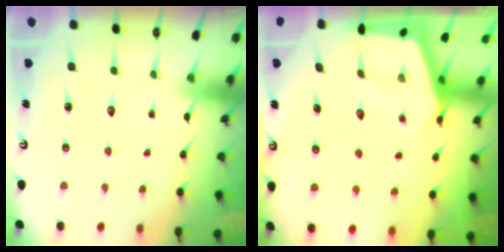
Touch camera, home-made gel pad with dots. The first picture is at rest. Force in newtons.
{"total": 3.1, "press": 3.1, "slide": 0.3}